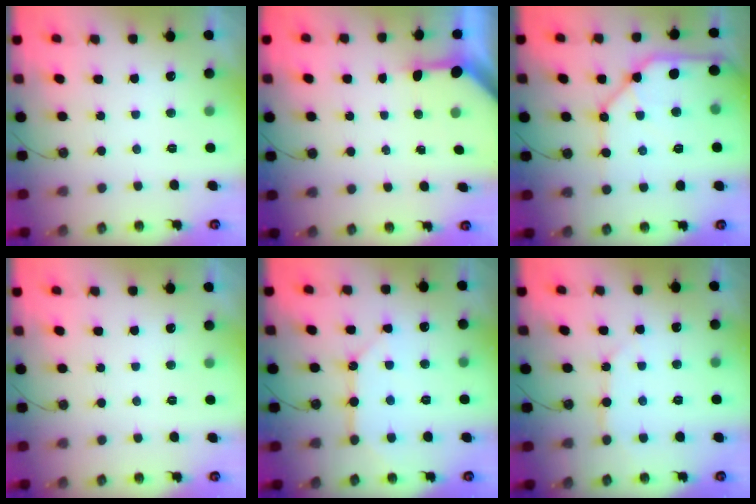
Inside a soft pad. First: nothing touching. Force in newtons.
{"total": 3.4, "press": 3.4, "slide": 0.4}
{"total": 13.4, "press": 13.3, "slide": 1.4}
{"total": 0.0}
{"total": 9.3, "press": 9.3, "slide": 0.7}
{"total": 6.2, "press": 6.2, "slide": 0.5}